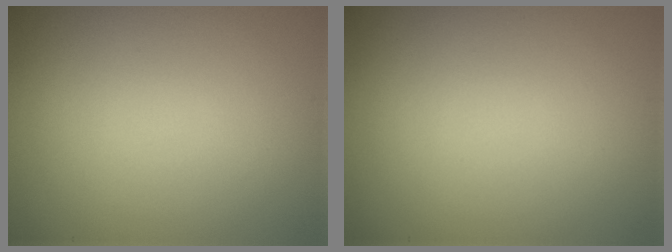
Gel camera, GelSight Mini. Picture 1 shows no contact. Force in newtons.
{"total": 0.0}